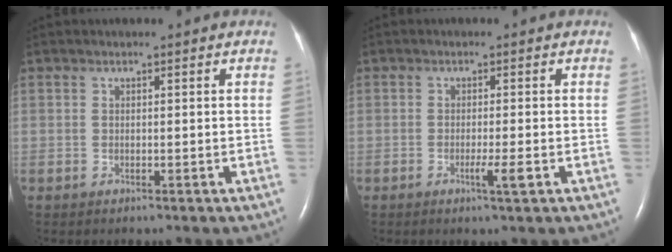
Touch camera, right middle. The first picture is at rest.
{"total": 2.2, "force": [-0.9, -0.3, 2.0], "torque": [-0.038, -0.005, -0.015]}